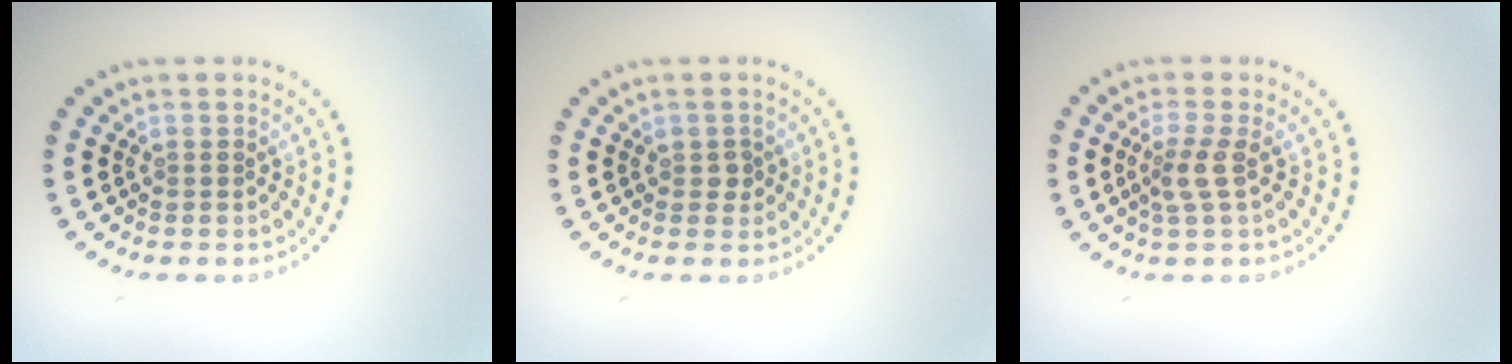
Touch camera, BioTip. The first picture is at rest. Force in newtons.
{"total": 0.9, "press": 0.8, "slide": 0.3}
{"total": 2.0, "press": 1.6, "slide": 1.3}